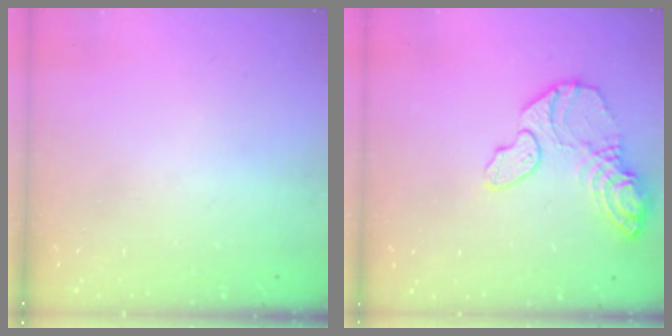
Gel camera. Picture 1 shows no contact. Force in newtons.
{"total": 14.5, "press": 13.5, "slide": 5.3}